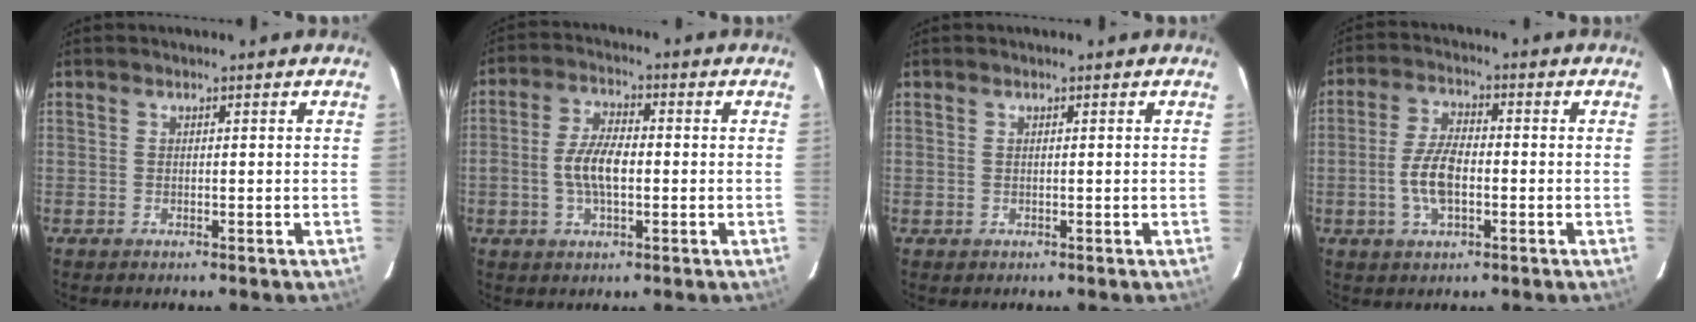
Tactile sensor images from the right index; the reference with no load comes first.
{"total": 7.0, "force": [-0.9, 3.2, 6.1], "torque": [-0.123, 0.008, -0.016]}
{"total": 0.5, "force": [0.1, 0.5, 0.0], "torque": [0.005, 0.000, 0.001]}
{"total": 7.4, "force": [-1.7, 3.3, 6.4], "torque": [-0.134, 0.004, -0.031]}